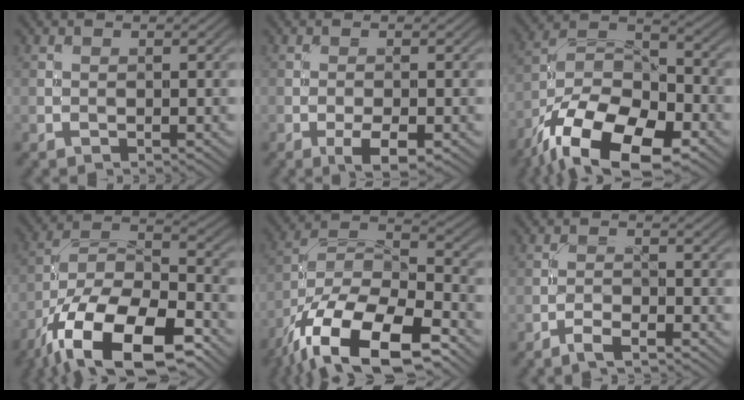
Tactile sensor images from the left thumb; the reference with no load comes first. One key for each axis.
{"total": 3.4, "fx": -1.6, "fy": 1.1, "fz": 2.8, "tx": -0.047, "ty": -0.001, "tz": -0.027}
{"total": 16.5, "fx": -10.2, "fy": 7.5, "fz": 10.5, "tx": -0.213, "ty": -0.022, "tz": -0.188}
{"total": 18.0, "fx": -11.2, "fy": 7.4, "fz": 12.0, "tx": -0.235, "ty": -0.020, "tz": -0.198}
{"total": 17.5, "fx": -11.5, "fy": 6.6, "fz": 11.4, "tx": -0.236, "ty": -0.024, "tz": -0.201}
{"total": 2.4, "fx": -2.0, "fy": 0.3, "fz": 1.3, "tx": -0.030, "ty": 0.002, "tz": -0.043}